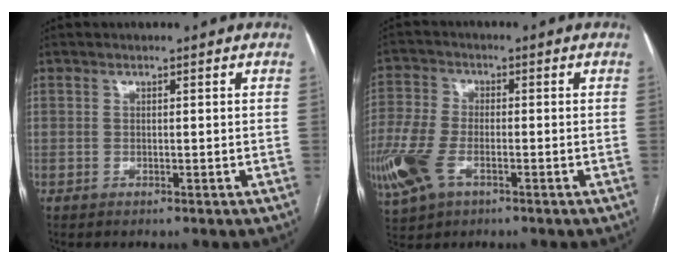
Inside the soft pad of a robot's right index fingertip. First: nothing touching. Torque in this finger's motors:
{"motor_torque": [0.84, -0.47, 0.55, 0.21]}